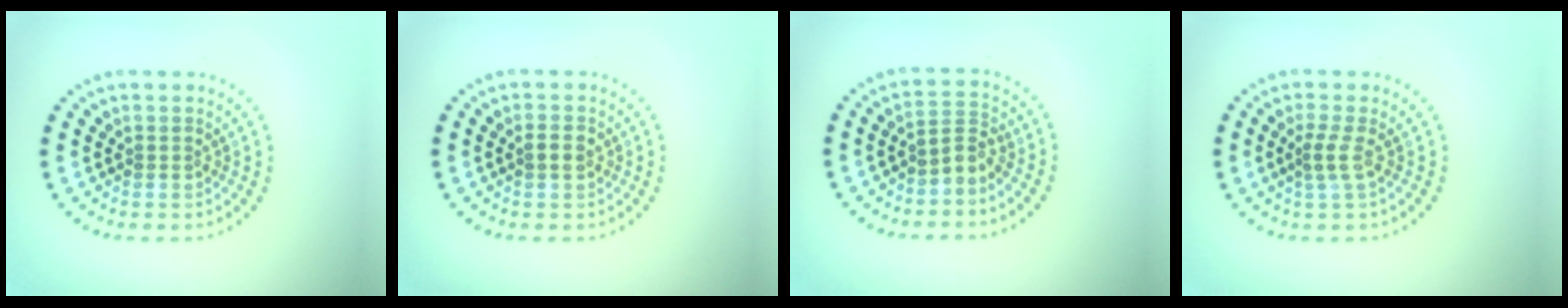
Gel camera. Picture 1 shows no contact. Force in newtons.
{"total": 1.5, "press": 1.5, "slide": 0.1}
{"total": 2.1, "press": 1.5, "slide": 1.5}
{"total": 1.5, "press": 1.0, "slide": 1.0}